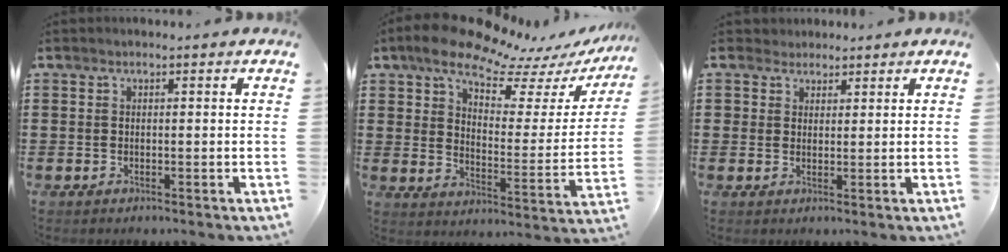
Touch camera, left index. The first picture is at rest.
{"total": 10.0, "force": [8.8, 2.7, 4.0], "torque": [-0.090, -0.060, 0.150]}
{"total": 2.7, "force": [2.0, 1.7, -0.3], "torque": [0.002, 0.007, 0.038]}